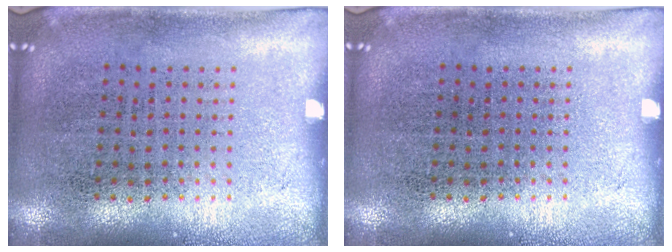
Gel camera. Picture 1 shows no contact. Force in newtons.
{"total": 0.0}